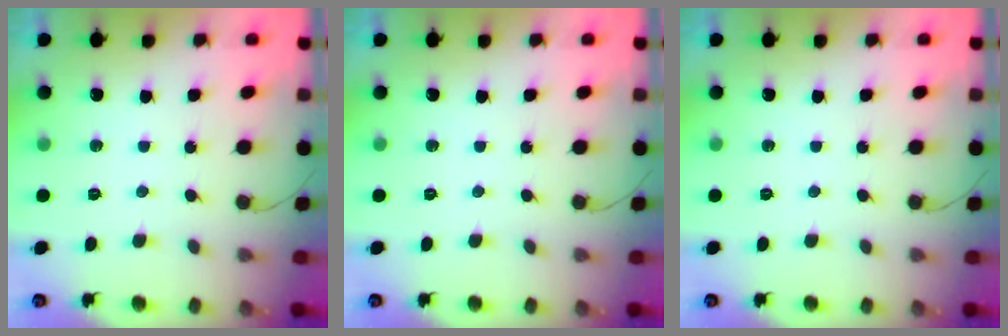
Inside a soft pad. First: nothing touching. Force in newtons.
{"total": 0.0}
{"total": 0.0}